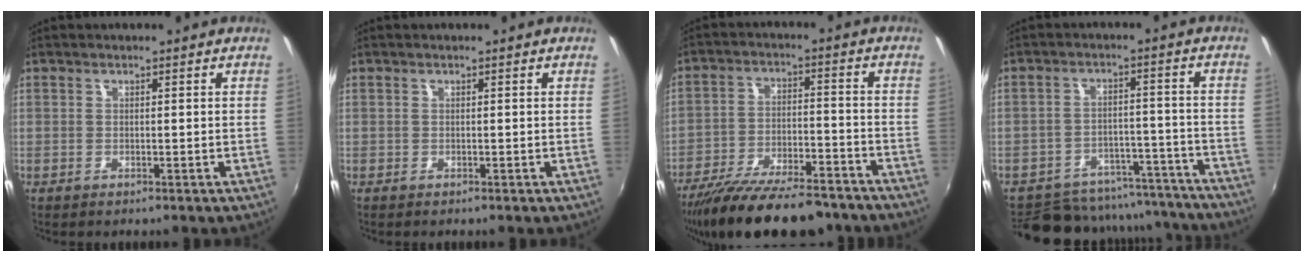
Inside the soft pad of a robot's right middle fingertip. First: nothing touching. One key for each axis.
{"total": 0.0}
{"total": 20.0, "fx": -16.6, "fy": 5.5, "fz": 9.8, "tx": -0.189, "ty": -0.034, "tz": -0.252}
{"total": 19.7, "fx": -17.4, "fy": 7.8, "fz": 5.3, "tx": -0.114, "ty": 0.038, "tz": -0.213}